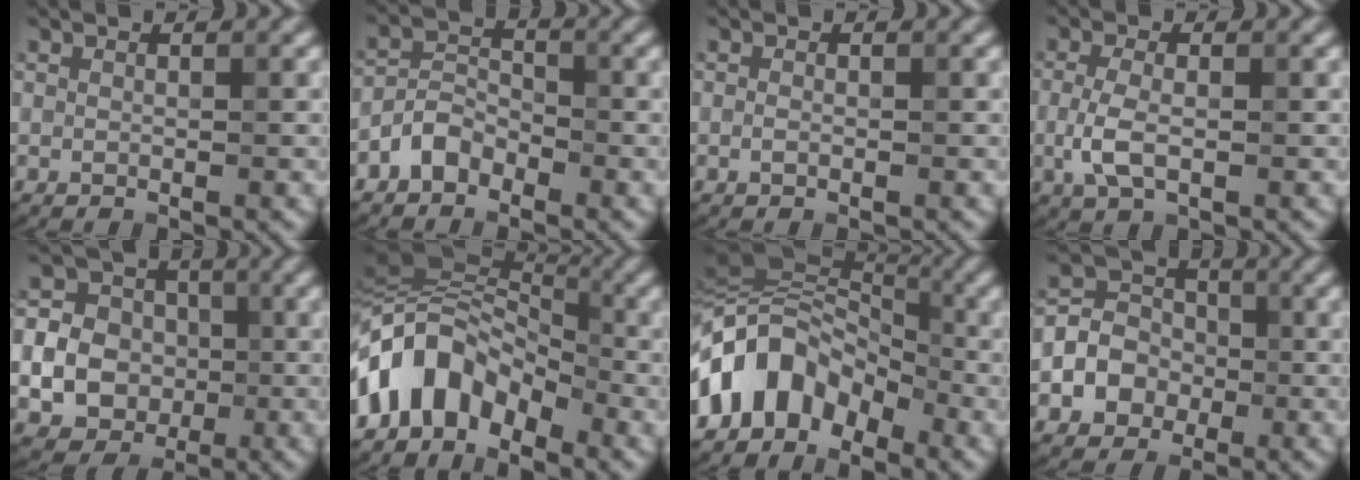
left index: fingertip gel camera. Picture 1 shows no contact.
{"total": 2.5, "force": [-1.9, 1.3, 1.0], "torque": [-0.018, 0.017, -0.041]}
{"total": 0.6, "force": [-0.3, 0.2, 0.5], "torque": [-0.013, 0.000, -0.006]}
{"total": 3.2, "force": [-0.6, 1.5, 2.7], "torque": [-0.071, 0.003, -0.011]}
{"total": 10.3, "force": [-1.3, 9.1, 4.6], "torque": [-0.104, 0.014, -0.043]}
{"total": 7.2, "force": [-3.8, 4.3, 4.4], "torque": [-0.069, 0.020, -0.085]}
{"total": 8.1, "force": [-3.8, 5.3, 4.8], "torque": [-0.076, 0.021, -0.088]}
{"total": 4.2, "force": [-1.4, 3.6, 1.8], "torque": [-0.033, 0.009, -0.037]}